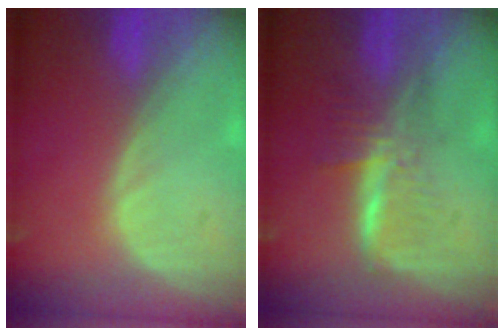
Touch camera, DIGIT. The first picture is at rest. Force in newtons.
{"total": 5.8, "press": 5.2, "slide": 2.7}